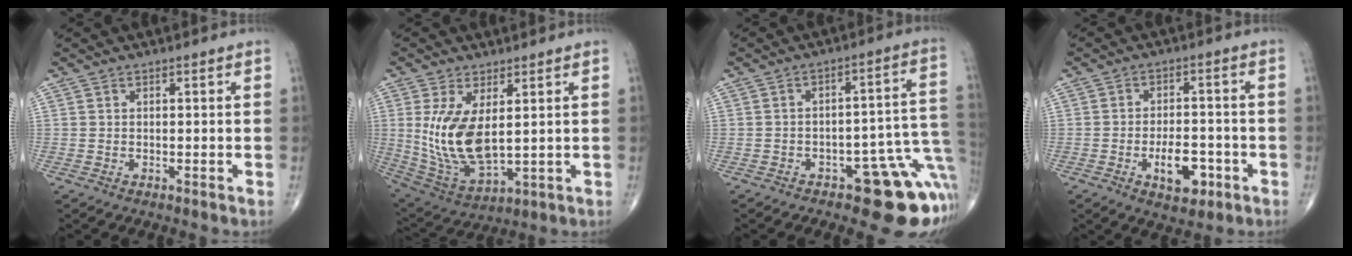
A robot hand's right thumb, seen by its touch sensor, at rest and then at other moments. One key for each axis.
{"total": 13.4, "fx": 2.0, "fy": 6.3, "fz": 11.6, "tx": -0.232, "ty": -0.023, "tz": 0.061}
{"total": 14.8, "fx": -6.3, "fy": 6.3, "fz": 11.8, "tx": -0.071, "ty": 0.057, "tz": -0.071}
{"total": 7.9, "fx": -3.1, "fy": 4.1, "fz": 5.9, "tx": -0.075, "ty": 0.016, "tz": -0.043}